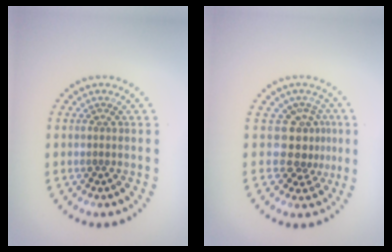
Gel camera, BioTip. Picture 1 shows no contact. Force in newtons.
{"total": 3.0, "press": 2.0, "slide": 2.2}